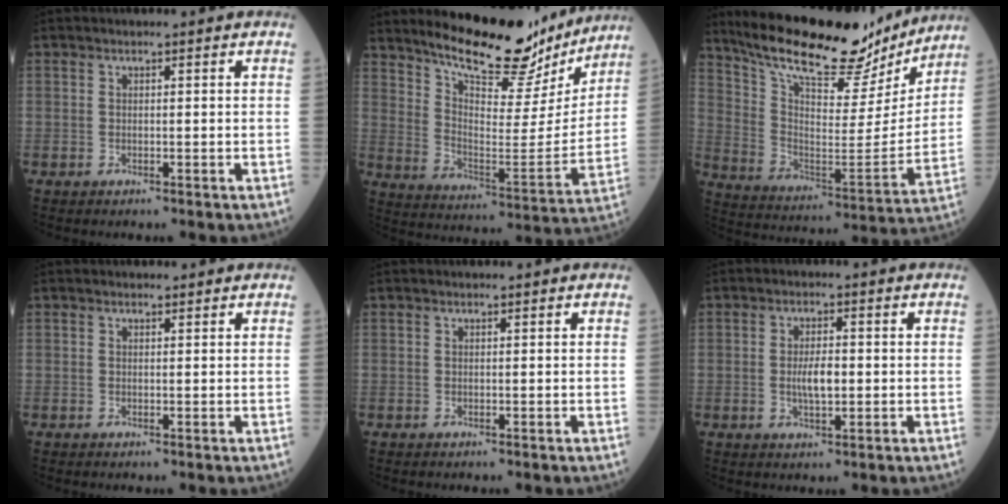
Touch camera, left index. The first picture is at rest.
{"total": 20.4, "force": [17.8, 5.2, 8.5], "torque": [-0.122, -0.030, 0.259]}
{"total": 24.5, "force": [21.0, 6.0, 11.1], "torque": [-0.182, -0.012, 0.319]}
{"total": 1.2, "force": [1.0, 0.5, 0.3], "torque": [0.000, 0.005, 0.014]}
{"total": 0.6, "force": [0.5, 0.1, 0.1], "torque": [-0.004, 0.003, 0.008]}
{"total": 3.7, "force": [-0.3, 1.2, 3.5], "torque": [-0.062, -0.002, -0.005]}